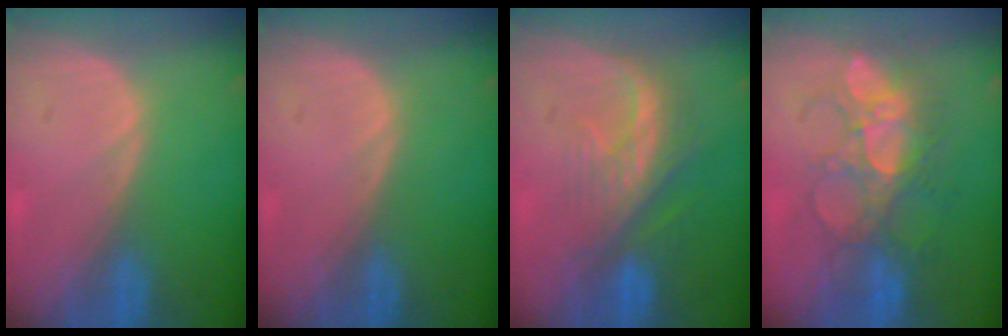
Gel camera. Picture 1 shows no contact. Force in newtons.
{"total": 0.0}
{"total": 8.1, "press": 7.3, "slide": 3.4}
{"total": 8.7, "press": 8.4, "slide": 2.4}